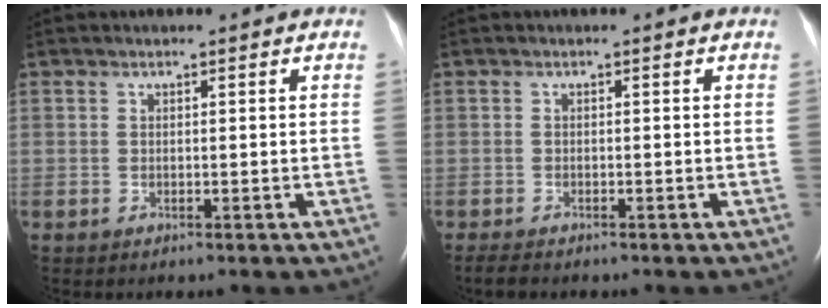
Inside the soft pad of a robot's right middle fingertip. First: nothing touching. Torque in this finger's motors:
{"motor_torque": [0.07, -0.06, -0.03, 0.00]}